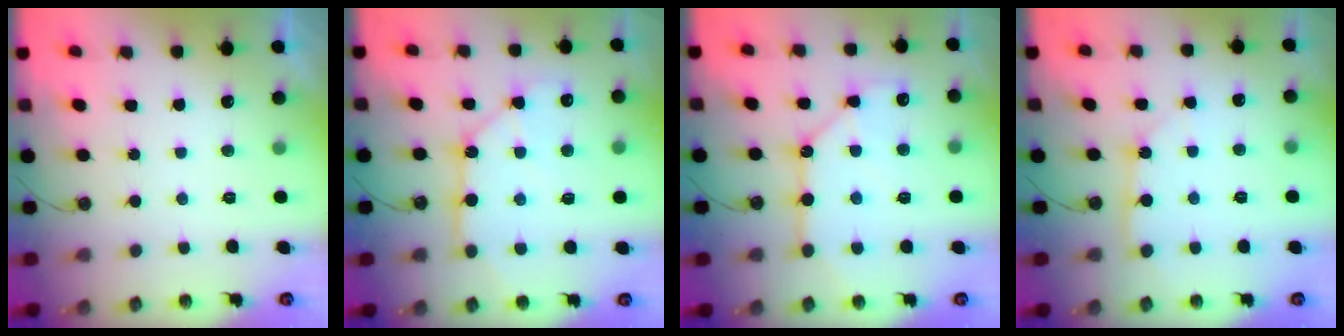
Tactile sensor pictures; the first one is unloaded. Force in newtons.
{"total": 10.4, "press": 10.3, "slide": 1.2}
{"total": 13.2, "press": 13.1, "slide": 0.9}
{"total": 4.3, "press": 4.3, "slide": 0.4}